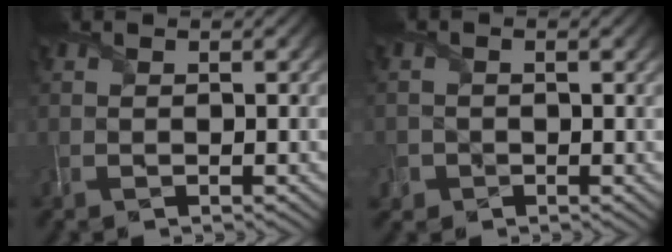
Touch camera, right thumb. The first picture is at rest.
{"total": 1.7, "force": [-0.9, 1.5, 0.2], "torque": [-0.005, -0.010, -0.017]}